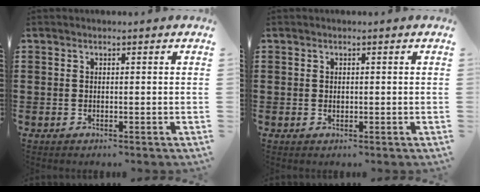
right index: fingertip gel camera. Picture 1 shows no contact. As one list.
[{"total": 0.6, "force": [0.1, 0.5, 0.3], "torque": [-0.008, 0.001, 0.001]}]